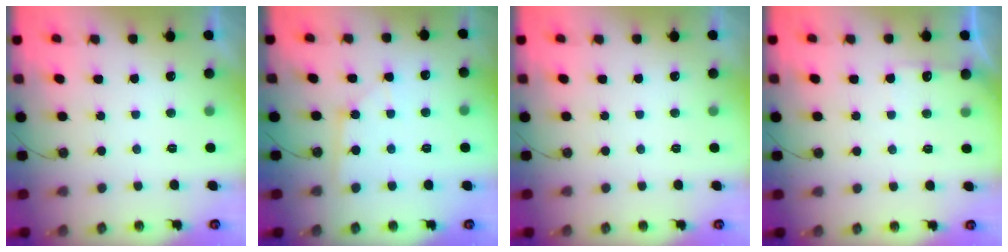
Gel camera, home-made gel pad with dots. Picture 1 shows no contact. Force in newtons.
{"total": 2.7, "press": 2.7, "slide": 0.4}
{"total": 0.0}
{"total": 4.8, "press": 4.8, "slide": 0.5}